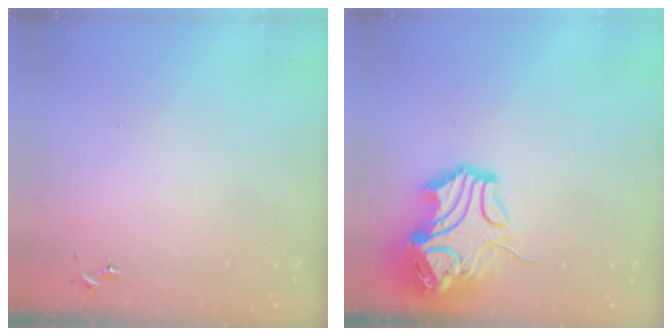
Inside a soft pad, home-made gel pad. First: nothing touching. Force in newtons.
{"total": 13.9, "press": 13.8, "slide": 2.1}